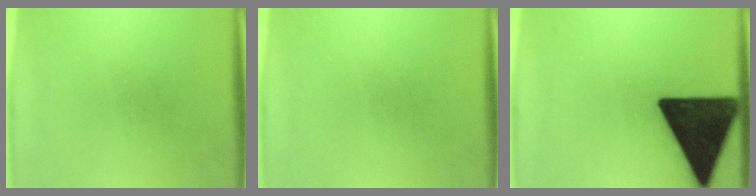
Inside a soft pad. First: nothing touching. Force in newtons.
{"total": 0.0}
{"total": 19.6}